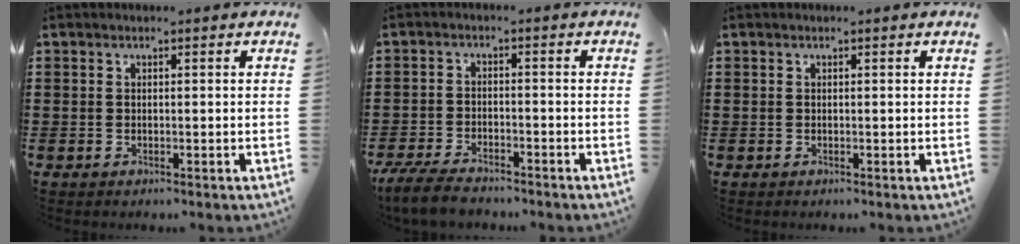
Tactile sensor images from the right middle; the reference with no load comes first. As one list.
[{"total": 4.6, "force": [-4.1, 0.9, 1.7], "torque": [-0.050, -0.003, -0.088]}, {"total": 0.0}]